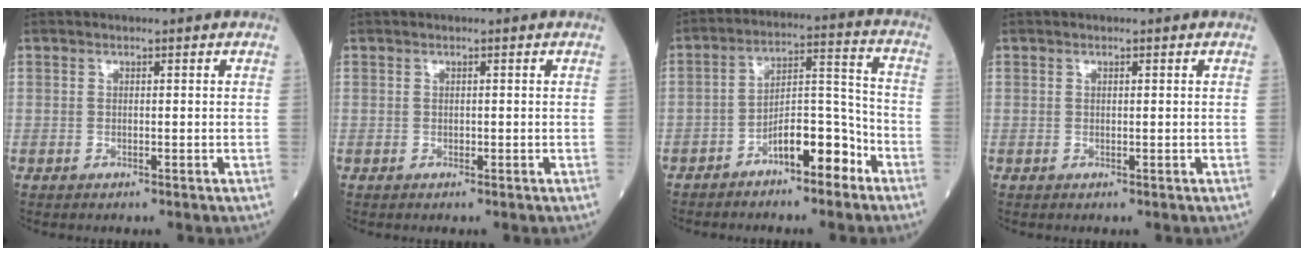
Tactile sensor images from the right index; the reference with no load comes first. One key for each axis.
{"total": 0.0}
{"total": 8.8, "fx": -5.4, "fy": 2.8, "fz": 6.3, "tx": -0.103, "ty": 0.029, "tz": -0.091}
{"total": 0.0}